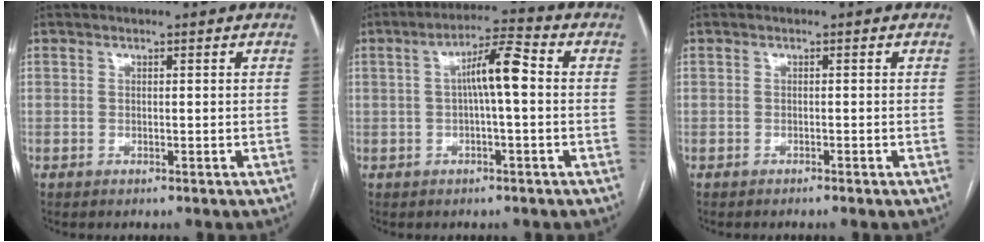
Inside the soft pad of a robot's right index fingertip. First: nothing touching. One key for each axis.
{"total": 6.7, "fx": 0.3, "fy": 0.8, "fz": 6.6, "tx": -0.114, "ty": 0.021, "tz": 0.003}
{"total": 0.7, "fx": -0.6, "fy": -0.2, "fz": 0.4, "tx": -0.007, "ty": 0.002, "tz": -0.011}